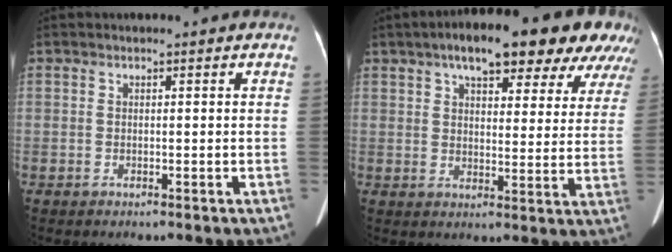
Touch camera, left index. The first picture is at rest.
{"total": 20.1, "force": [14.4, 6.5, 12.5], "torque": [-0.163, 0.045, 0.175]}